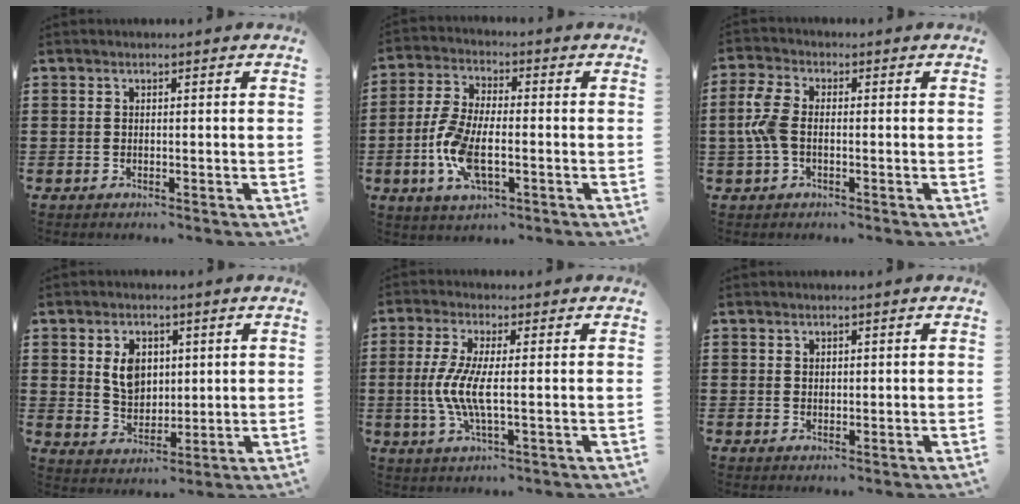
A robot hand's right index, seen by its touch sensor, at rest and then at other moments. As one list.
[{"total": 8.5, "force": [-2.3, 3.6, 7.3], "torque": [-0.179, -0.014, -0.051]}, {"total": 5.2, "force": [-0.4, 3.0, 4.3], "torque": [-0.116, -0.002, -0.016]}, {"total": 5.9, "force": [1.6, 4.3, 3.6], "torque": [-0.078, 0.012, 0.027]}, {"total": 6.6, "force": [-0.6, 1.3, 6.4], "torque": [-0.151, -0.015, -0.022]}, {"total": 1.0, "force": [0.7, 0.7, 0.2], "torque": [-0.005, 0.003, 0.014]}]